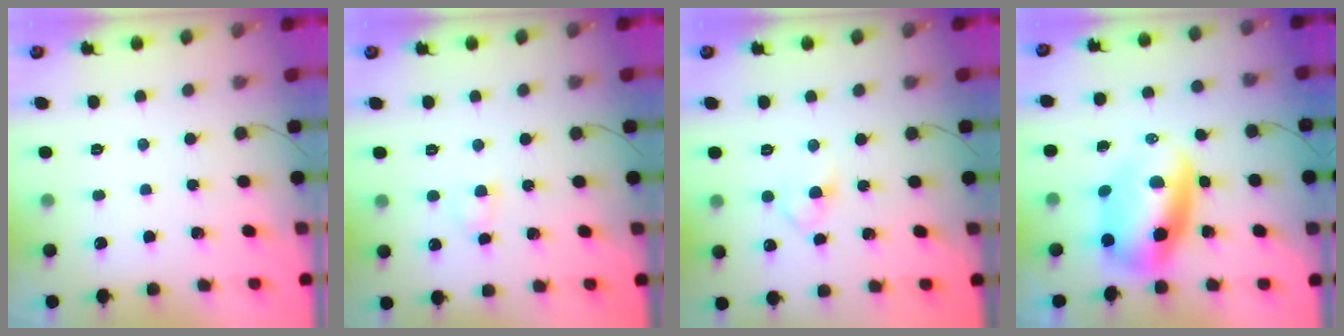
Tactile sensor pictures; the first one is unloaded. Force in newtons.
{"total": 2.6, "press": 2.3, "slide": 1.1}
{"total": 2.9, "press": 2.6, "slide": 1.3}
{"total": 9.5, "press": 9.3, "slide": 2.3}